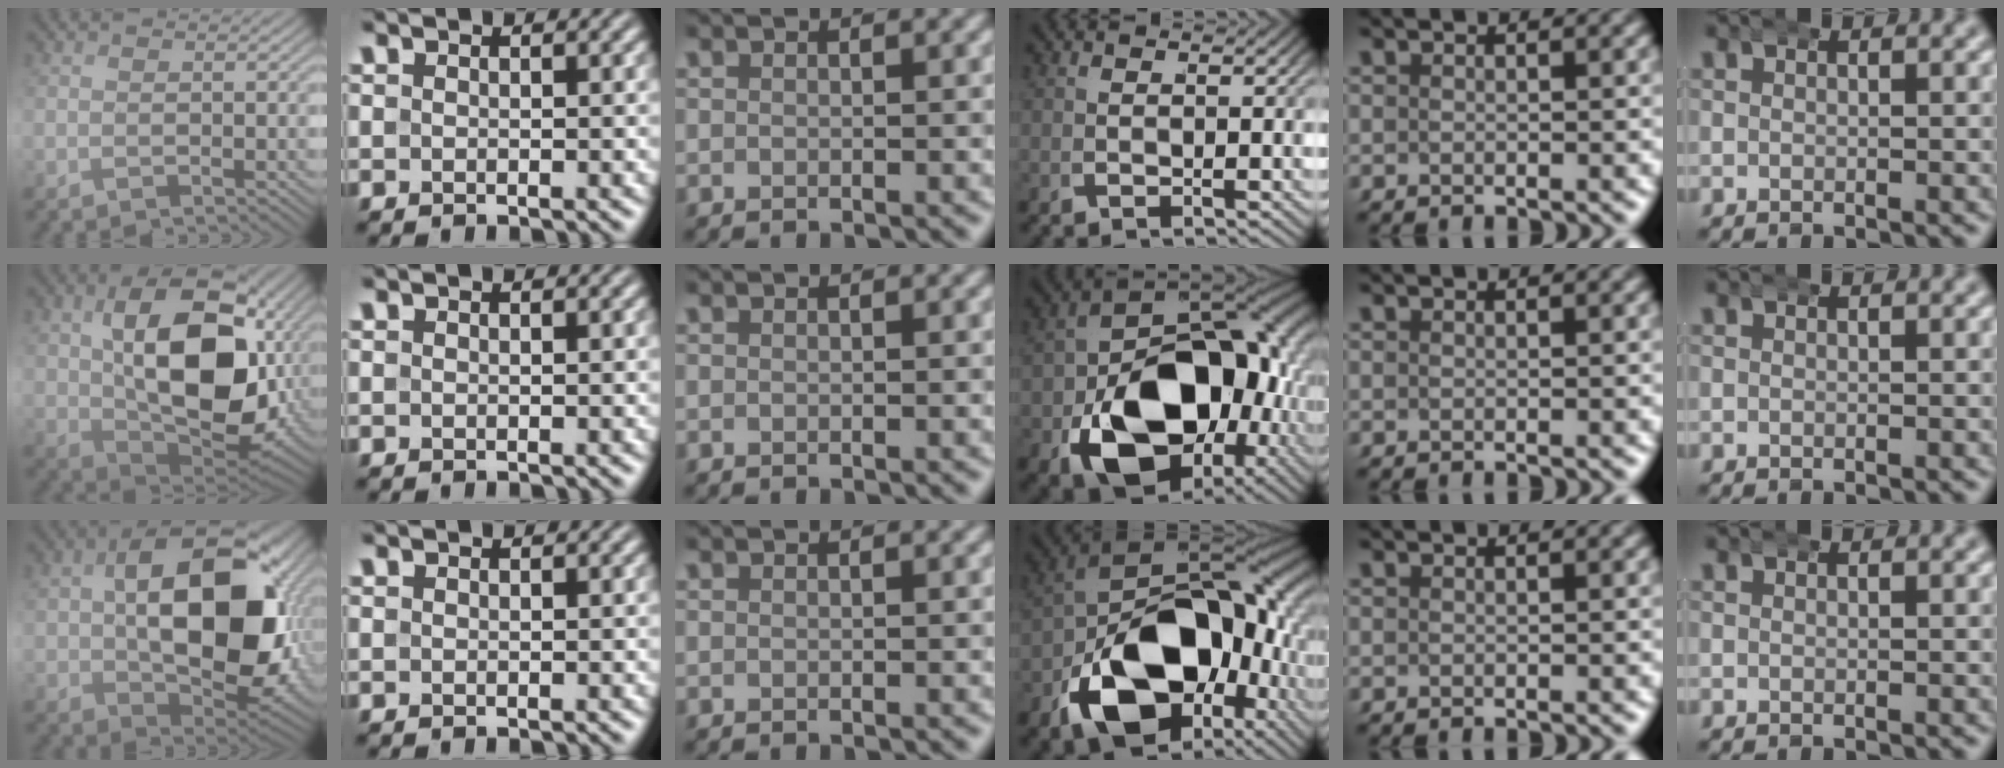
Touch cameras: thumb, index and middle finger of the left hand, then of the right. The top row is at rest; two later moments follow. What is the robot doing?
{"motion": "wrap", "object": "bandana"}